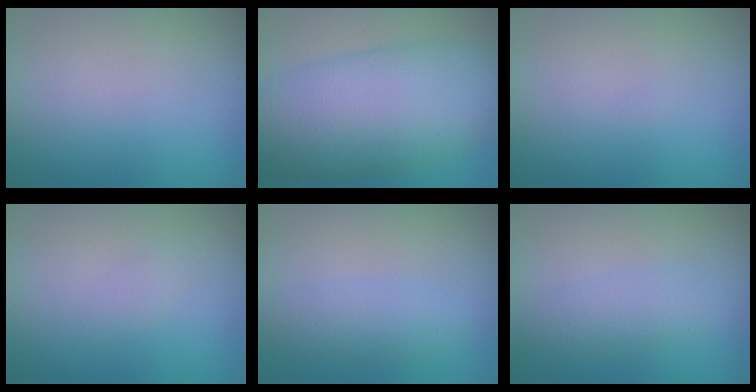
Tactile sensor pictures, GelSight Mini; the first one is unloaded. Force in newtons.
{"total": 11.0, "press": 11.0, "slide": 0.1}
{"total": 0.0}
{"total": 0.7, "press": 0.7, "slide": 0.0}
{"total": 2.2, "press": 2.2, "slide": 0.1}
{"total": 2.2, "press": 2.2, "slide": 0.1}